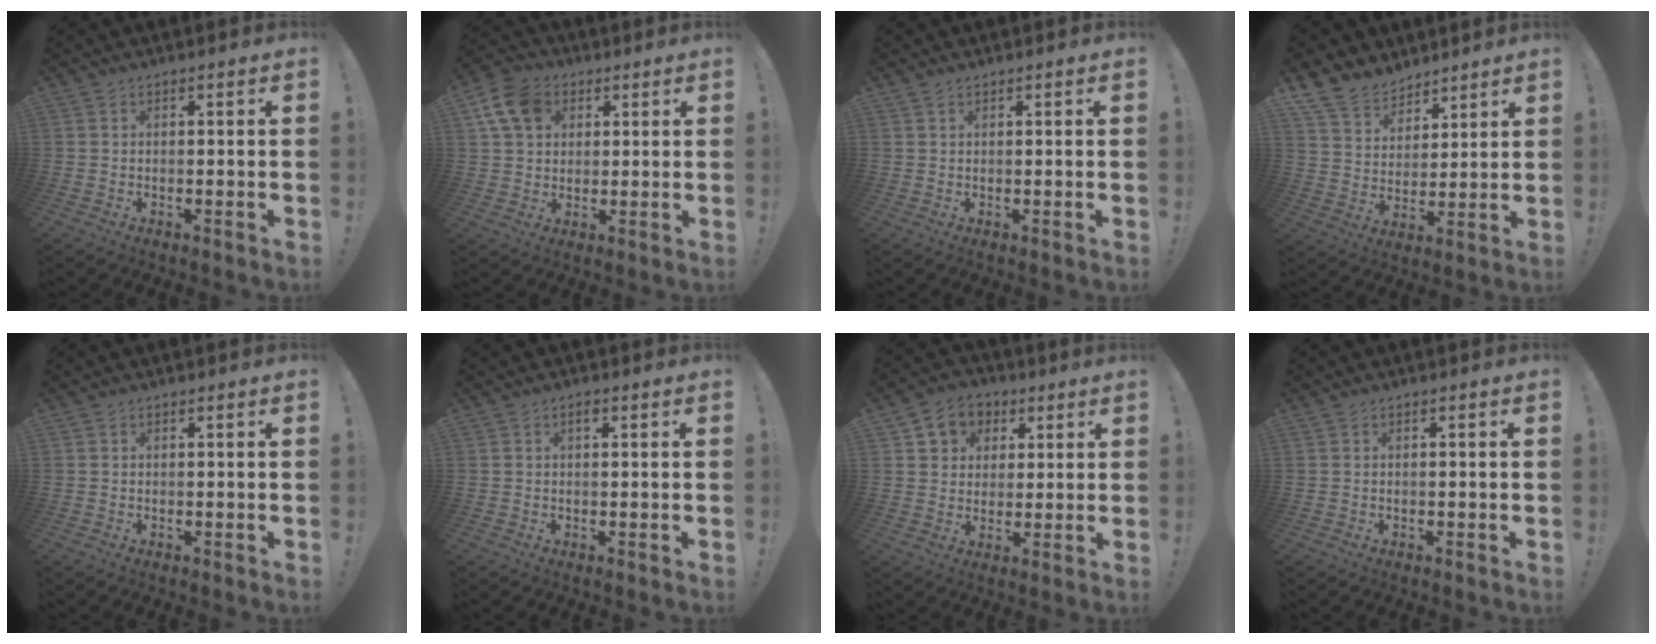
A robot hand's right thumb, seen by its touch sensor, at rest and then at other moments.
{"total": 11.4, "force": [4.7, 8.7, 5.8], "torque": [-0.104, -0.008, 0.094]}
{"total": 0.7, "force": [0.6, 0.2, 0.2], "torque": [-0.010, 0.002, 0.014]}
{"total": 11.2, "force": [8.9, 6.5, 1.9], "torque": [-0.051, -0.070, 0.176]}
{"total": 0.0}
{"total": 1.5, "force": [0.7, 0.6, 1.2], "torque": [-0.014, 0.000, 0.008]}
{"total": 8.4, "force": [3.1, 7.4, 2.6], "torque": [-0.036, -0.013, 0.063]}
{"total": 0.6, "force": [-0.3, -0.1, 0.5], "torque": [-0.009, 0.000, -0.005]}